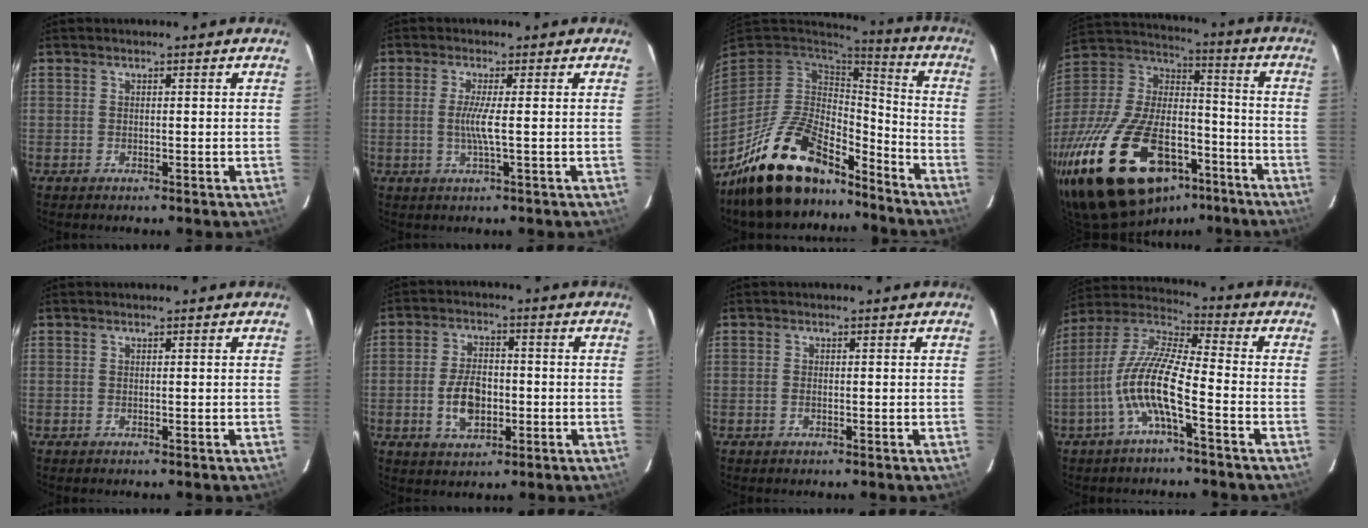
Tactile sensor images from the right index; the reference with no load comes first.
{"total": 6.1, "force": [-0.9, -0.2, 6.0], "torque": [-0.115, -0.008, -0.019]}
{"total": 21.2, "force": [-15.1, 9.0, 11.9], "torque": [-0.237, -0.002, -0.250]}
{"total": 33.8, "force": [-18.3, 17.2, 22.7], "torque": [-0.451, -0.012, -0.287]}
{"total": 0.0}
{"total": 8.1, "force": [-1.8, 4.8, 6.2], "torque": [-0.122, 0.008, -0.025]}
{"total": 0.8, "force": [-0.2, 0.4, 0.6], "torque": [-0.013, 0.001, -0.005]}
{"total": 12.0, "force": [-4.5, 2.0, 10.9], "torque": [-0.224, 0.005, -0.094]}